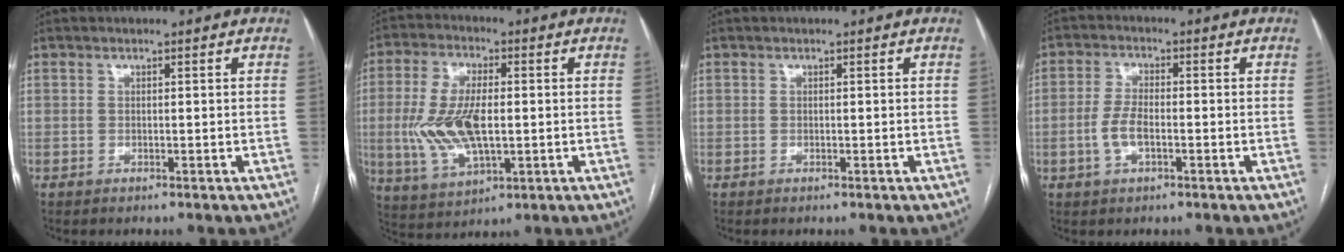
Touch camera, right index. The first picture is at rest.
{"total": 12.0, "force": [-0.7, 4.9, 10.9], "torque": [-0.240, 0.002, -0.007]}
{"total": 0.0}
{"total": 4.4, "force": [-1.1, 1.8, 3.9], "torque": [-0.090, 0.005, -0.020]}